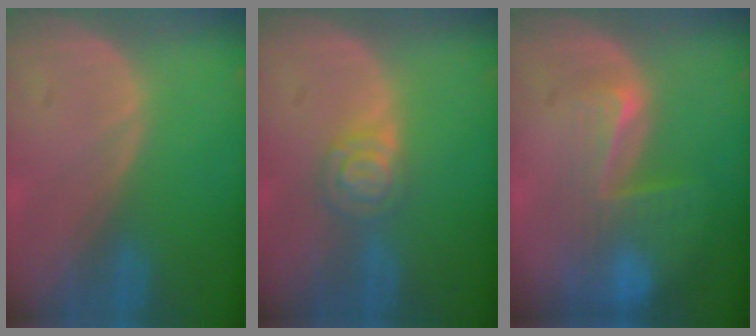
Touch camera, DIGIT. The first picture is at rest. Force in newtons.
{"total": 4.7, "press": 4.2, "slide": 2.1}
{"total": 8.2, "press": 7.1, "slide": 4.1}